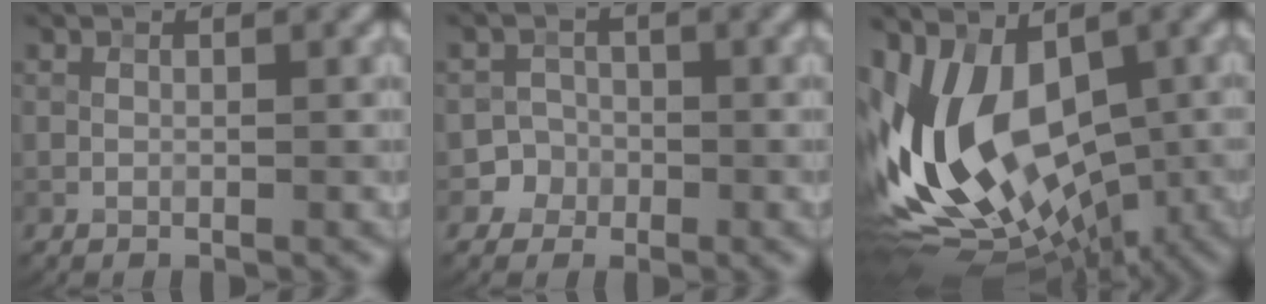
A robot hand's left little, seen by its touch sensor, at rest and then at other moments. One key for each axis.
{"total": 2.9, "fx": -1.7, "fy": 2.3, "fz": -0.6, "tx": 0.043, "ty": 0.002, "tz": -0.034}
{"total": 14.5, "fx": -0.4, "fy": 8.9, "fz": 11.4, "tx": -0.213, "ty": -0.009, "tz": -0.028}